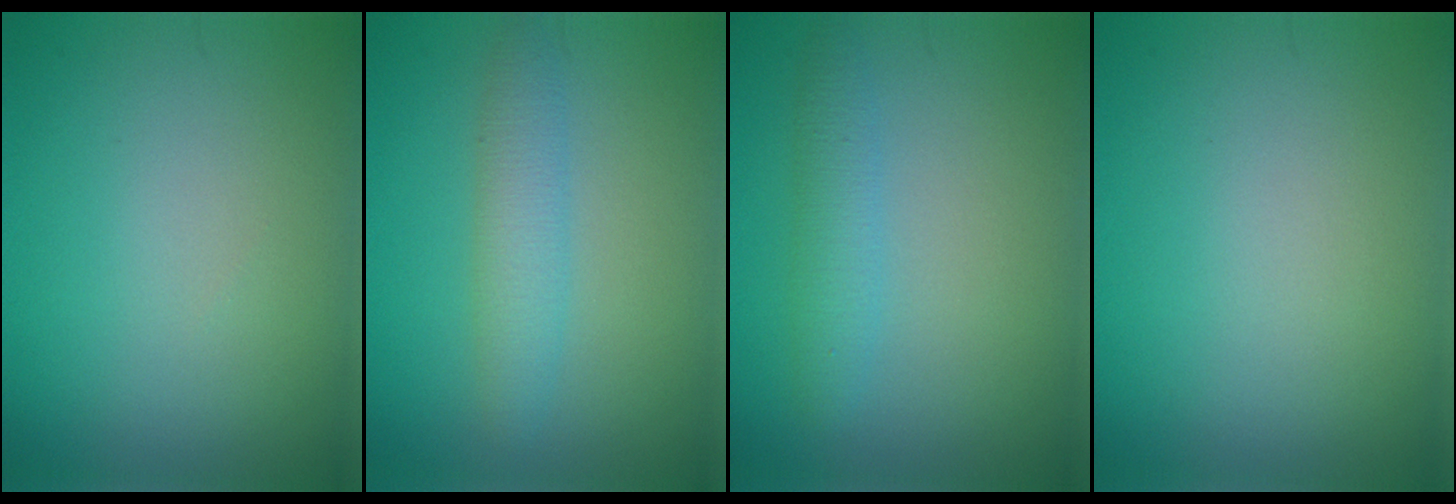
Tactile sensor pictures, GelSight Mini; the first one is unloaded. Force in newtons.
{"total": 2.7, "press": 2.7, "slide": 0.1}
{"total": 2.3, "press": 2.3, "slide": 0.2}
{"total": 0.0}